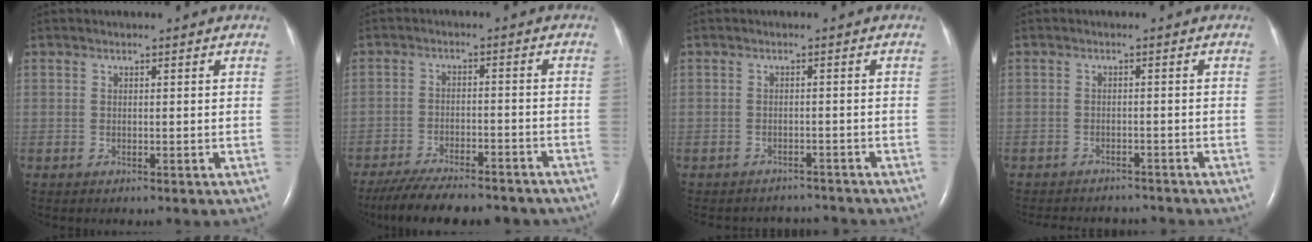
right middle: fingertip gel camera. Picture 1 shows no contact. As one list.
[{"total": 17.2, "force": [-15.0, 3.9, 7.6], "torque": [-0.142, -0.015, -0.209]}, {"total": 6.2, "force": [-6.1, 1.4, 0.0], "torque": [-0.002, 0.008, -0.075]}, {"total": 8.6, "force": [-8.0, 2.5, 1.8], "torque": [-0.034, 0.001, -0.098]}]